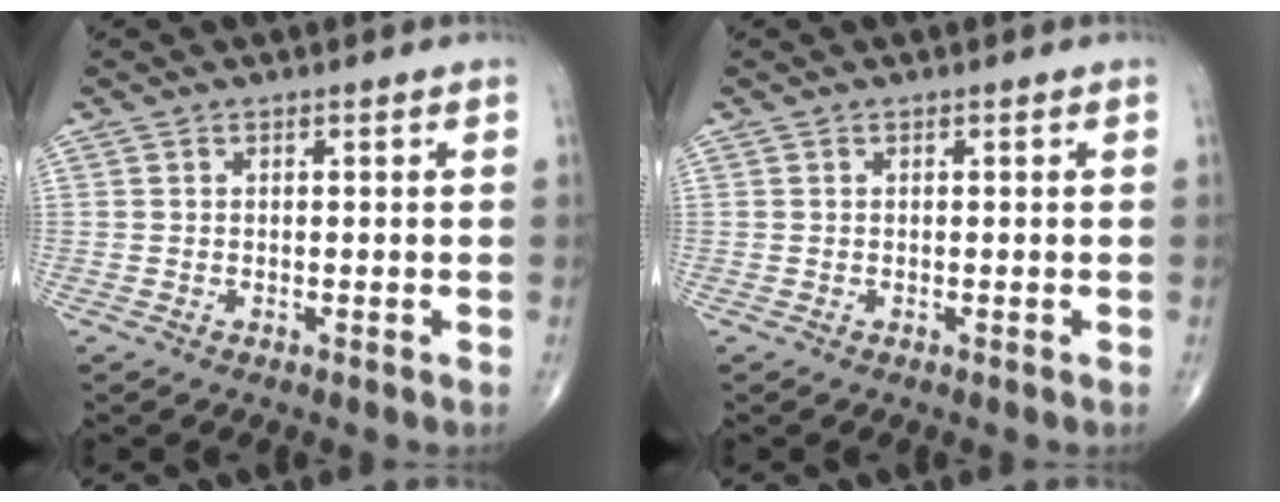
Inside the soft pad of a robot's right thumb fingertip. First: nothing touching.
{"total": 0.0}